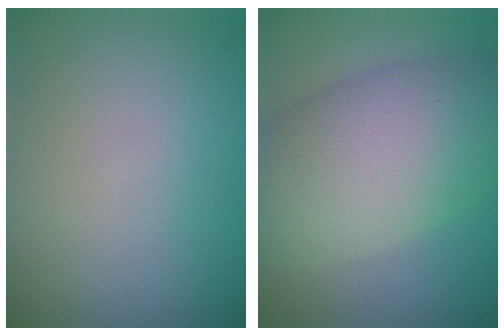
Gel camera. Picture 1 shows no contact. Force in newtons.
{"total": 10.5, "press": 10.5, "slide": 0.5}